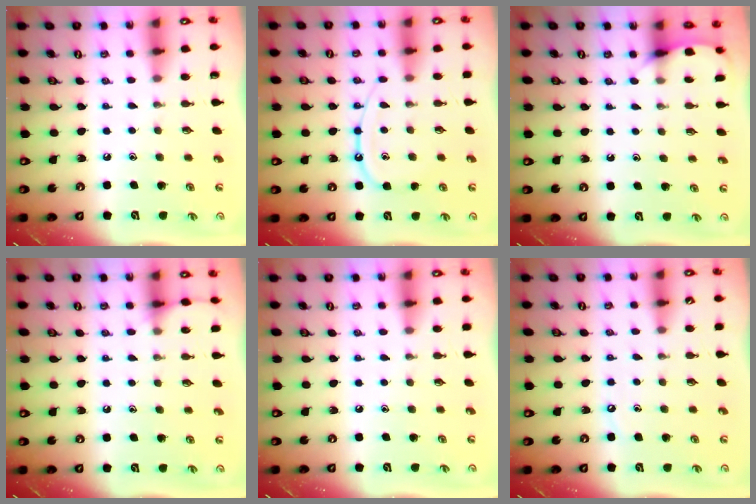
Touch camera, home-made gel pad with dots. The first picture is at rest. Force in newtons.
{"total": 10.7, "press": 10.7, "slide": 1.0}
{"total": 5.8, "press": 5.7, "slide": 0.4}
{"total": 5.9, "press": 5.9, "slide": 0.8}
{"total": 2.3, "press": 2.2, "slide": 0.4}
{"total": 2.9, "press": 2.8, "slide": 0.5}